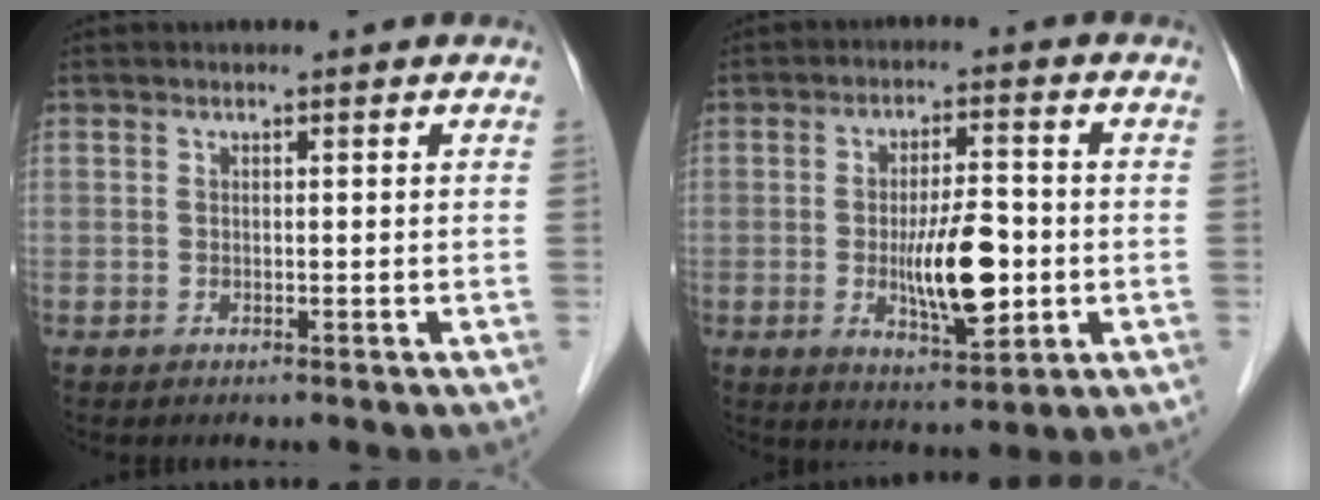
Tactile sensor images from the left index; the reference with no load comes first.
{"total": 8.7, "force": [-1.4, 2.4, 8.2], "torque": [-0.147, -0.006, -0.022]}